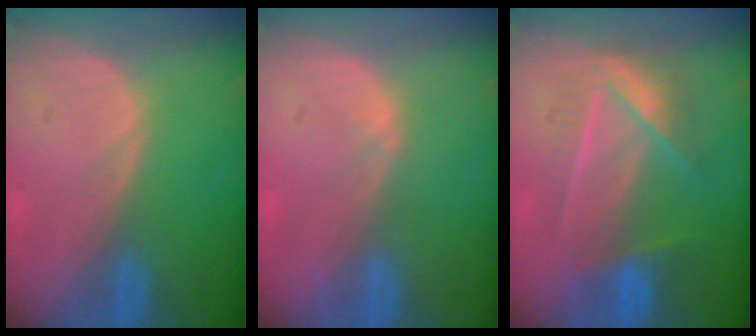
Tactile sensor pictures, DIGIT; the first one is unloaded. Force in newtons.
{"total": 0.7, "press": 0.7, "slide": 0.3}
{"total": 7.1, "press": 6.8, "slide": 2.2}